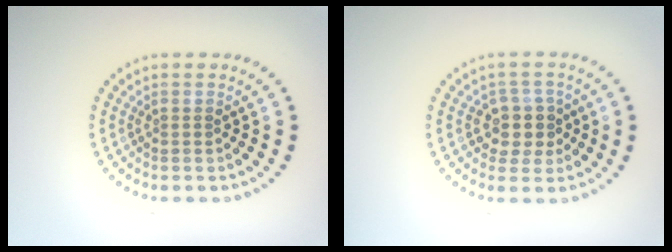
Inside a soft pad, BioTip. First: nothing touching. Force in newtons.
{"total": 3.0, "press": 2.7, "slide": 1.3}